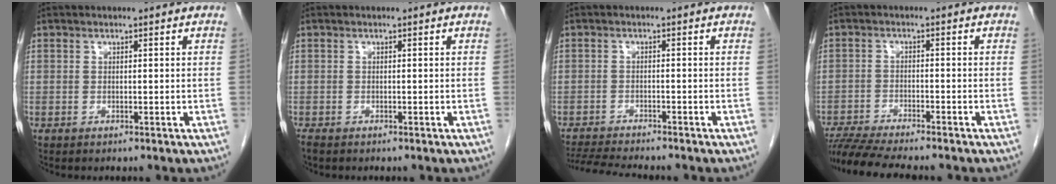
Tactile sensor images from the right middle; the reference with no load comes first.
{"total": 1.0, "force": [-0.9, 0.3, 0.4], "torque": [-0.016, -0.004, -0.015]}
{"total": 7.7, "force": [-7.2, 0.1, 2.9], "torque": [-0.049, -0.016, -0.116]}
{"total": 9.6, "force": [-8.6, 0.3, 4.4], "torque": [-0.069, -0.014, -0.139]}